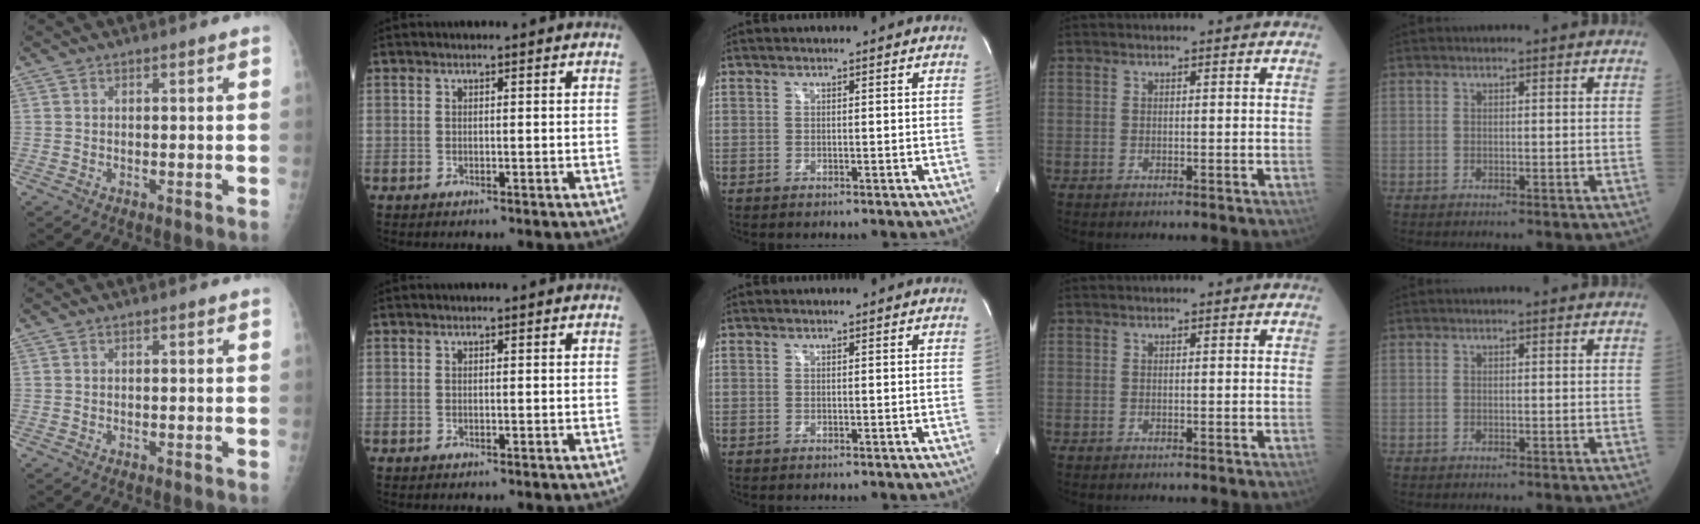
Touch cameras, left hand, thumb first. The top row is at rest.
{}